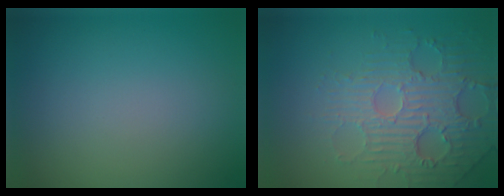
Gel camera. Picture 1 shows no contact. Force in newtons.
{"total": 4.5, "press": 4.1, "slide": 2.0}